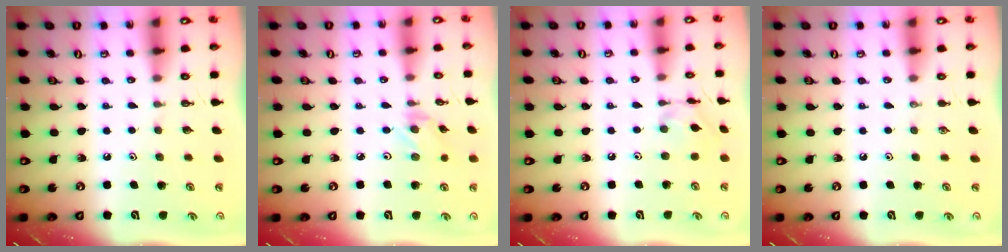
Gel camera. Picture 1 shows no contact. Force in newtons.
{"total": 1.2, "press": 1.2, "slide": 0.3}
{"total": 4.7, "press": 4.7, "slide": 0.2}
{"total": 0.0}